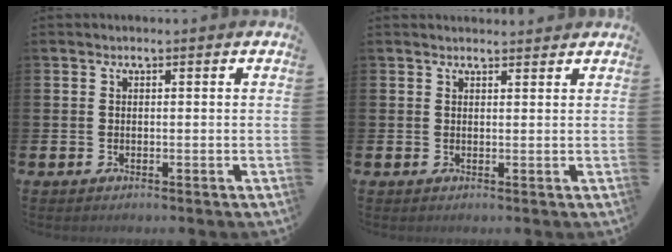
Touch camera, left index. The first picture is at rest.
{"total": 1.4, "force": [1.4, 0.3, 0.0], "torque": [0.012, -0.006, 0.022]}